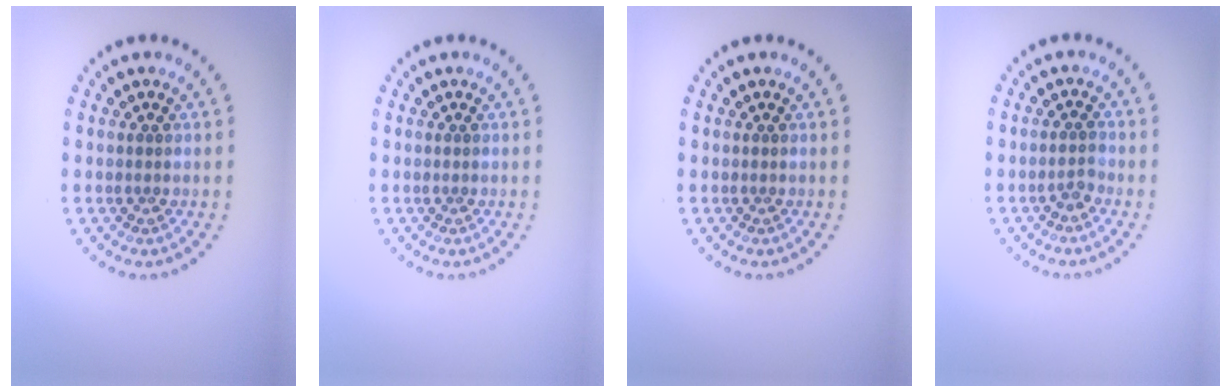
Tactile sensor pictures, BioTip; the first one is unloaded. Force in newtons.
{"total": 0.0}
{"total": 0.0}
{"total": 1.1, "press": 0.8, "slide": 0.8}